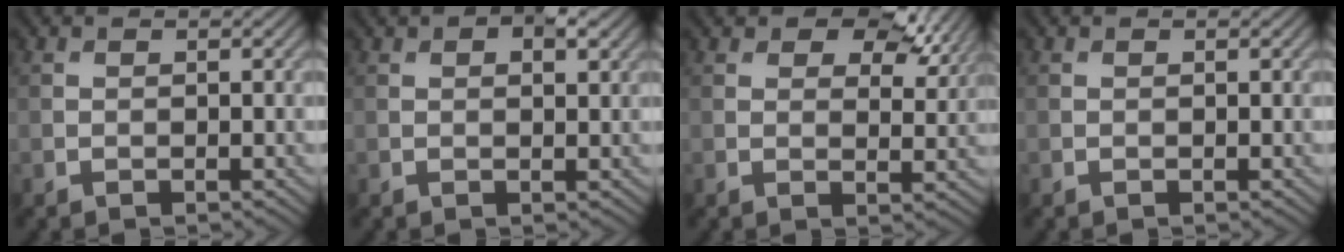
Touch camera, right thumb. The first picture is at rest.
{"total": 4.6, "force": [2.5, 1.9, 3.3], "torque": [-0.057, 0.007, 0.040]}
{"total": 8.7, "force": [5.6, 4.2, 5.1], "torque": [-0.083, 0.002, 0.084]}
{"total": 0.0}